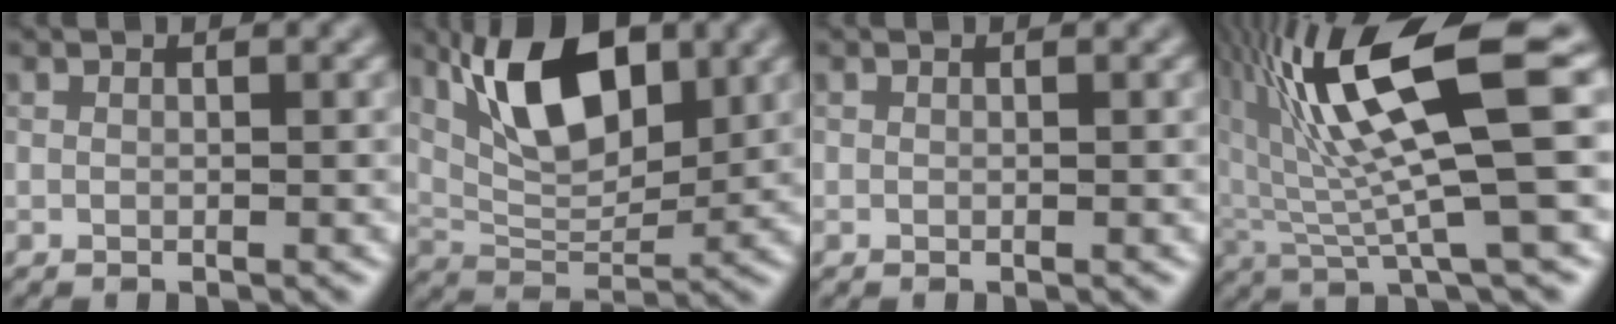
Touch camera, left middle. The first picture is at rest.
{"total": 8.2, "force": [3.3, 4.0, 6.4], "torque": [-0.109, 0.006, 0.065]}
{"total": 0.0}
{"total": 11.8, "force": [2.4, 2.1, 11.4], "torque": [-0.201, 0.014, 0.056]}